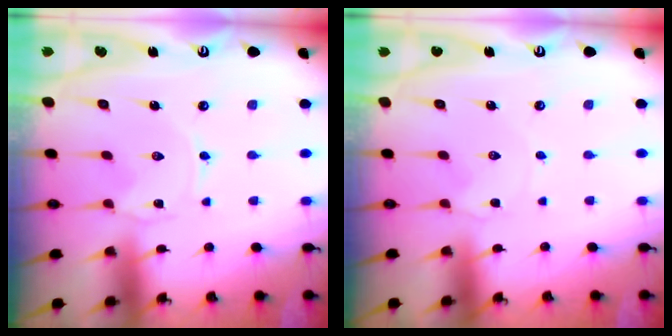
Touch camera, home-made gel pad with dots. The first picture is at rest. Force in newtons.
{"total": 0.8, "press": 0.7, "slide": 0.2}